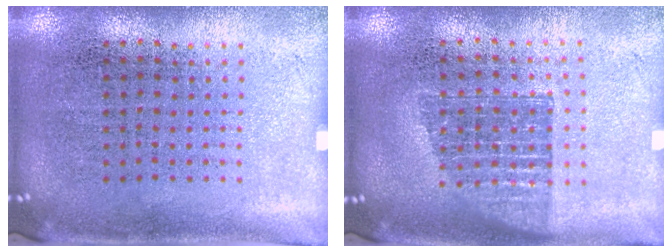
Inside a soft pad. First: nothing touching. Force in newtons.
{"total": 1.4, "press": 1.2, "slide": 0.7}